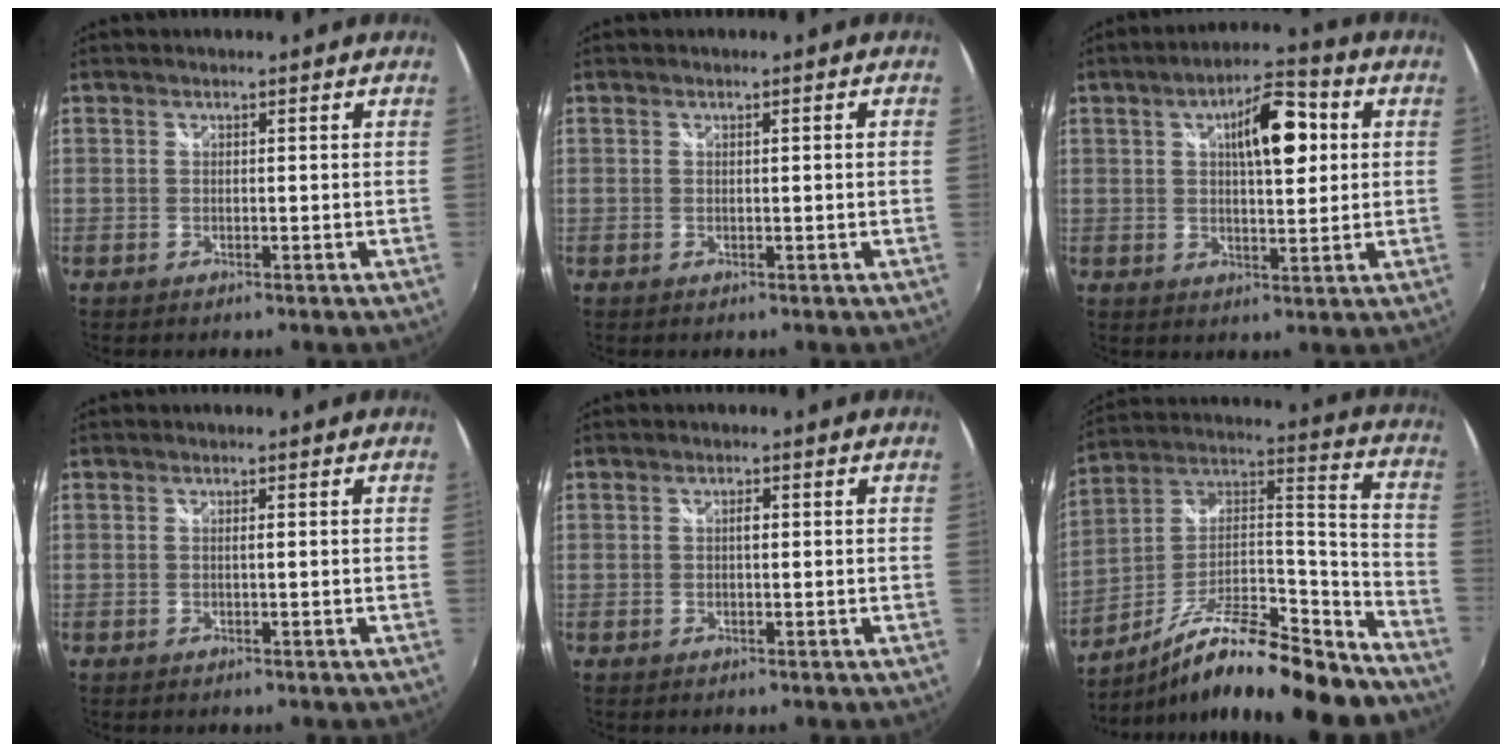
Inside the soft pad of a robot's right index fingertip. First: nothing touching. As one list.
[{"total": 1.0, "force": [0.0, 0.0, 1.0], "torque": [-0.012, 0.002, -0.001]}, {"total": 10.6, "force": [2.8, 3.6, 9.6], "torque": [-0.147, 0.023, 0.043]}, {"total": 0.6, "force": [0.0, -0.2, 0.6], "torque": [-0.009, 0.002, -0.001]}, {"total": 1.0, "force": [0.1, 0.4, 0.9], "torque": [-0.015, 0.003, 0.000]}, {"total": 22.2, "force": [-17.0, 5.3, 13.2], "torque": [-0.206, 0.007, -0.278]}]